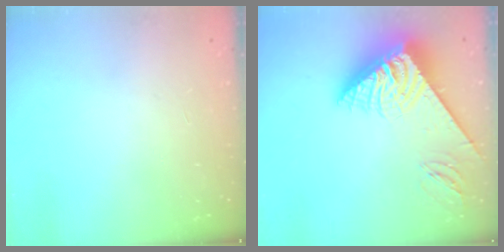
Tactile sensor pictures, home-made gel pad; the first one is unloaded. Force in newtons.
{"total": 12.9, "press": 12.8, "slide": 1.3}